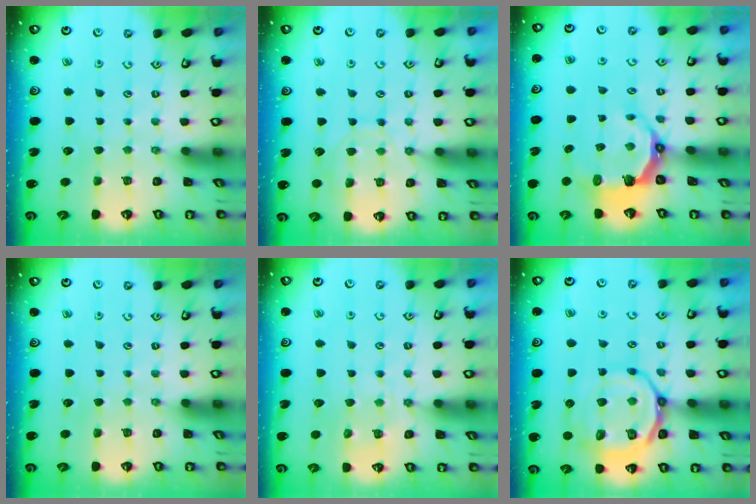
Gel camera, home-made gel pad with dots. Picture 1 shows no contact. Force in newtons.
{"total": 9.9, "press": 9.9, "slide": 0.8}
{"total": 6.5, "press": 4.9, "slide": 4.4}
{"total": 0.0}
{"total": 6.9, "press": 6.9, "slide": 0.7}
{"total": 15.0, "press": 14.9, "slide": 1.8}